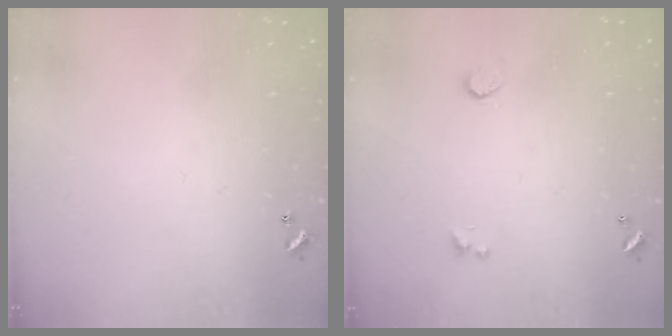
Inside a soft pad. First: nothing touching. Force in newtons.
{"total": 1.0, "press": 0.7, "slide": 0.7}